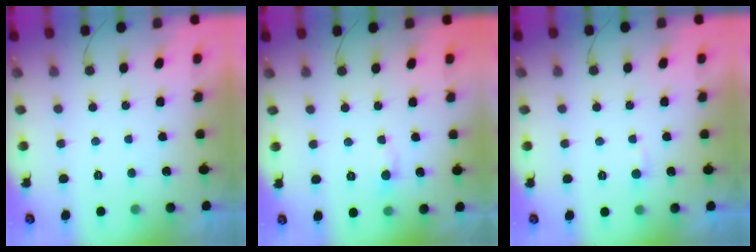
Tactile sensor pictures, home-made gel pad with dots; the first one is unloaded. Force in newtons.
{"total": 4.6, "press": 4.6, "slide": 0.6}
{"total": 2.7, "press": 2.7, "slide": 0.4}